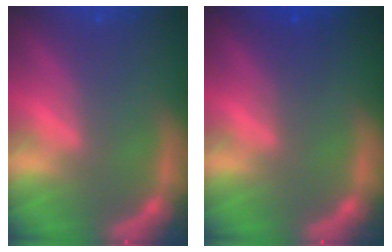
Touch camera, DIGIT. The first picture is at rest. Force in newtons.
{"total": 1.5}